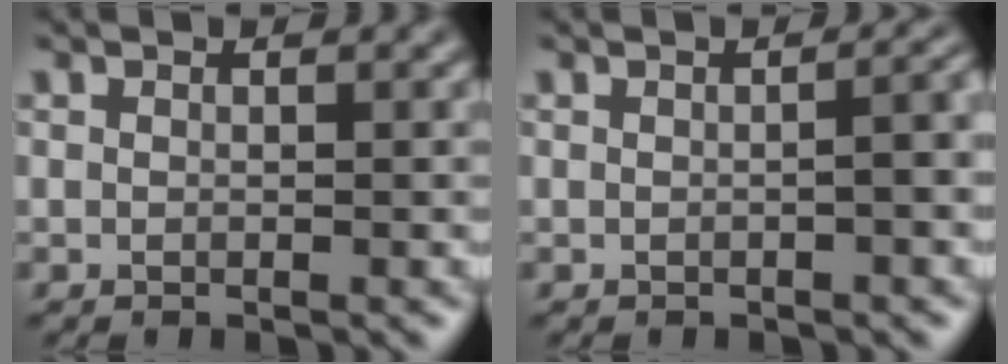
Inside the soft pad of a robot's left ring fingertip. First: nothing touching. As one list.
[{"total": 2.5, "force": [-0.2, 0.9, 2.3], "torque": [-0.014, 0.009, 0.000]}]